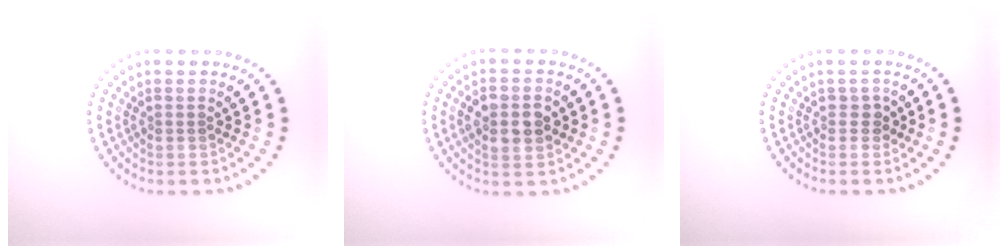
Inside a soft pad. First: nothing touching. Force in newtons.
{"total": 3.7, "press": 3.7, "slide": 0.1}
{"total": 1.2, "press": 1.0, "slide": 0.6}